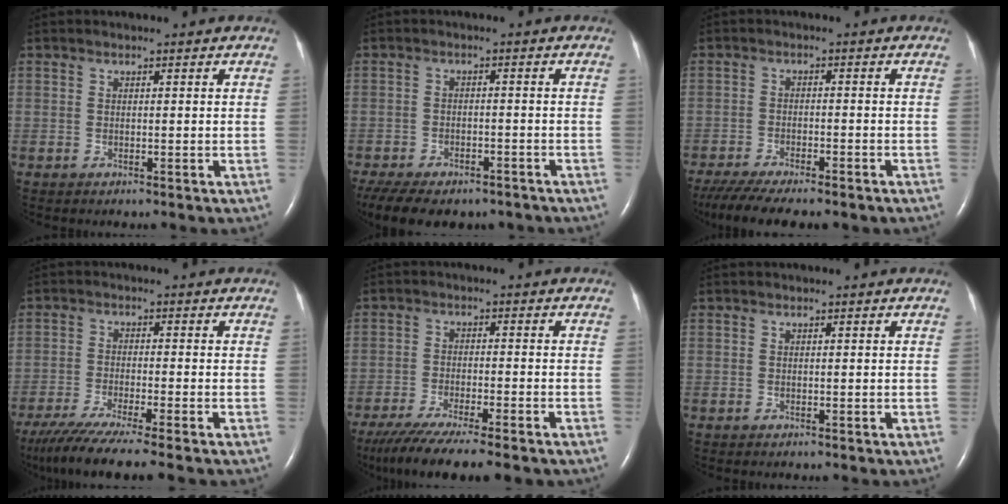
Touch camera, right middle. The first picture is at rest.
{"total": 15.9, "force": [-11.9, 7.4, 7.4], "torque": [-0.186, -0.013, -0.160]}
{"total": 13.6, "force": [-11.1, 3.0, 7.2], "torque": [-0.137, -0.020, -0.167]}
{"total": 11.1, "force": [-9.1, -0.7, 6.2], "torque": [-0.093, -0.035, -0.147]}
{"total": 12.9, "force": [-10.5, 0.9, 7.4], "torque": [-0.122, -0.034, -0.166]}
{"total": 0.0}